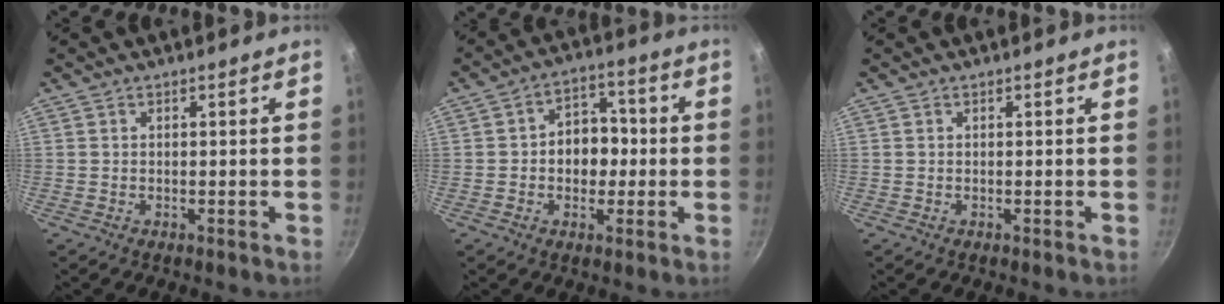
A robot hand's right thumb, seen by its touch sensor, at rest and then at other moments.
{"total": 8.5, "force": [-0.5, 6.5, 5.4], "torque": [-0.027, 0.019, -0.016]}
{"total": 0.0}